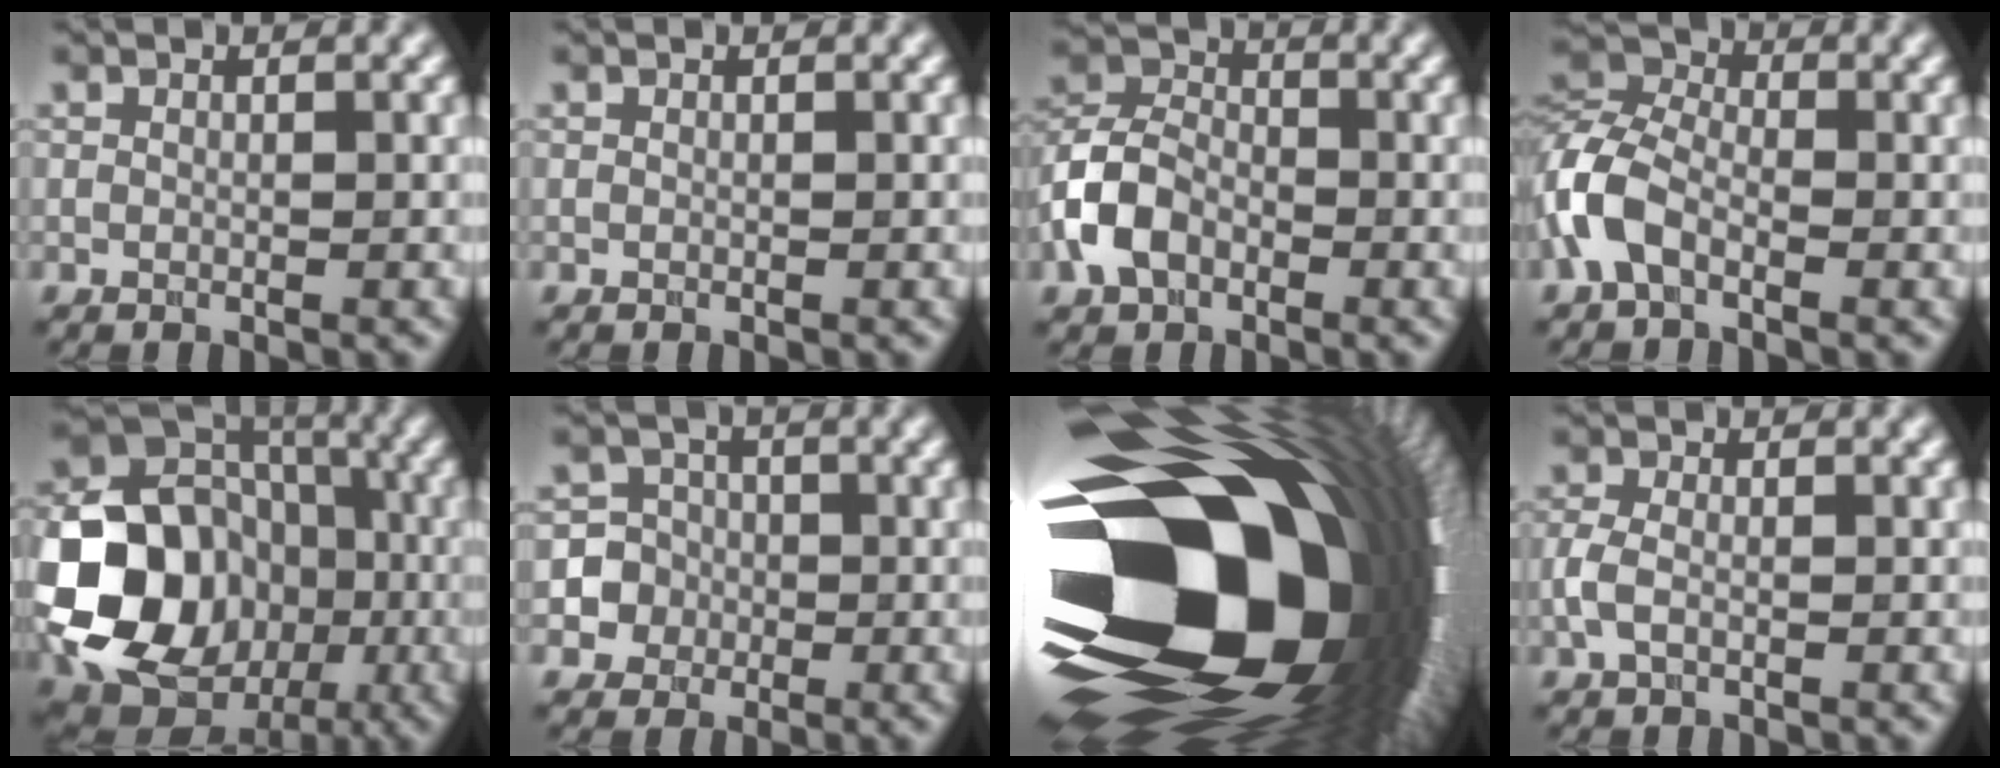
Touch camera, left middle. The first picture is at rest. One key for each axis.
{"total": 0.0}
{"total": 5.2, "fx": -2.2, "fy": 3.5, "fz": 3.1, "tx": -0.065, "ty": 0.009, "tz": -0.054}
{"total": 4.8, "fx": -2.2, "fy": 2.8, "fz": 3.2, "tx": -0.076, "ty": 0.010, "tz": -0.061}
{"total": 17.6, "fx": -3.8, "fy": 14.4, "fz": 9.3, "tx": -0.193, "ty": -0.025, "tz": -0.073}
{"total": 6.0, "fx": -1.4, "fy": 5.8, "fz": 0.8, "tx": 0.005, "ty": 0.016, "tz": -0.041}
{"total": 23.4, "fx": -5.2, "fy": 14.7, "fz": 17.4, "tx": -0.276, "ty": -0.001, "tz": -0.099}
{"total": 2.0, "fx": -0.5, "fy": 1.2, "fz": 1.5, "tx": -0.039, "ty": 0.002, "tz": -0.015}